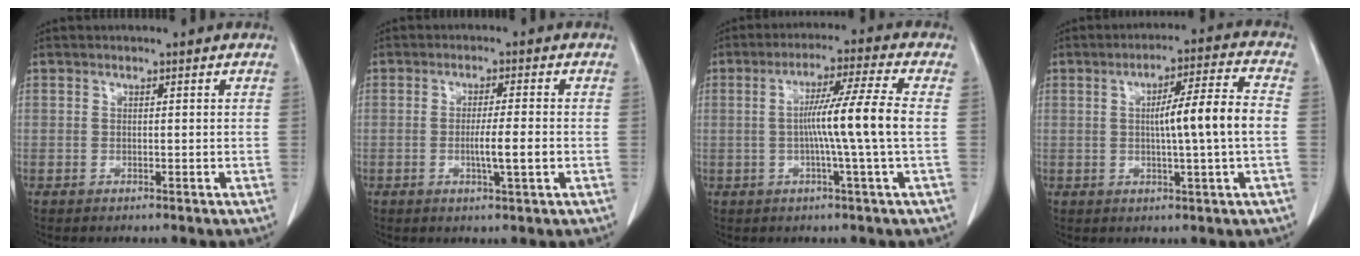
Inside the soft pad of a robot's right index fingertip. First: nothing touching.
{"total": 4.6, "force": [-1.0, 0.0, 4.5], "torque": [-0.077, -0.006, -0.016]}
{"total": 9.4, "force": [-0.5, -2.0, 9.2], "torque": [-0.161, 0.006, -0.006]}
{"total": 9.5, "force": [-0.2, -0.5, 9.5], "torque": [-0.151, 0.009, -0.005]}